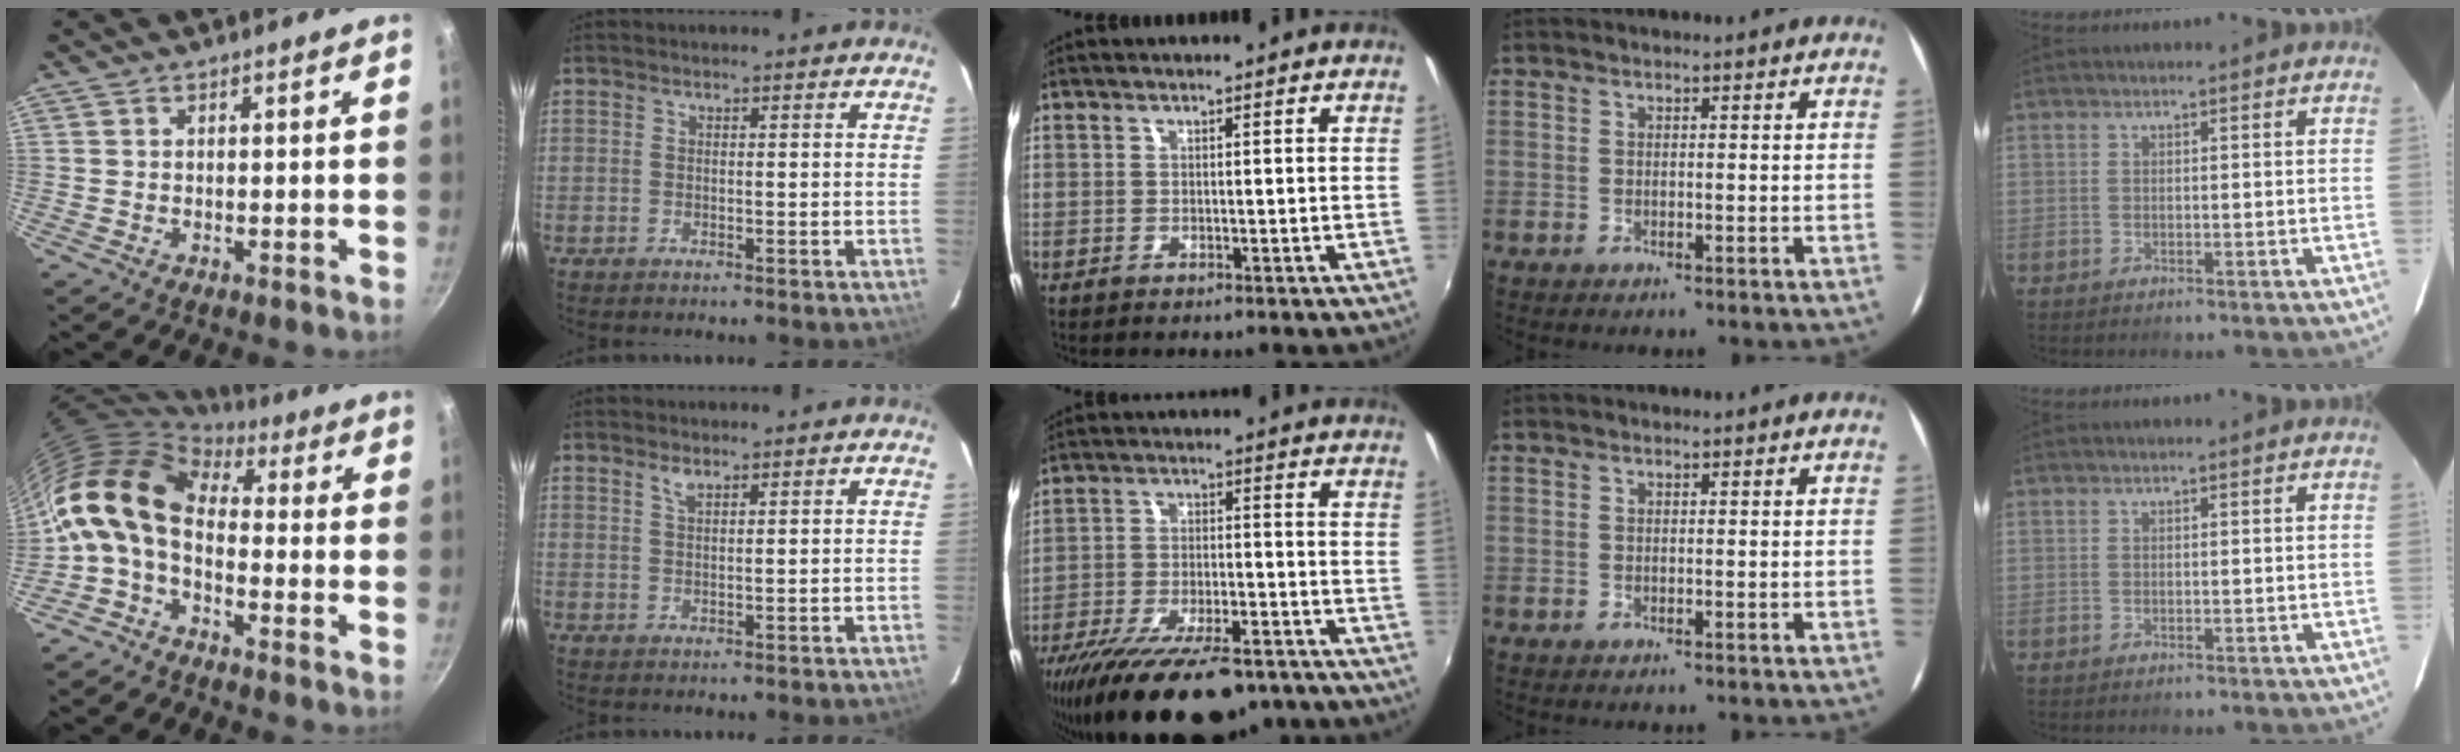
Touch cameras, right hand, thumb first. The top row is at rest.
{"thumb": {"total": 12.8, "force": [0.0, 8.0, 10.0], "torque": [-0.180, 0.025, -0.021]}, "index": {"total": 1.7, "force": [1.2, 0.4, 1.1], "torque": [-0.020, 0.003, 0.022]}, "middle": {"total": 21.1, "force": [-16.0, 7.1, 11.8], "torque": [-0.224, -0.039, -0.240]}}